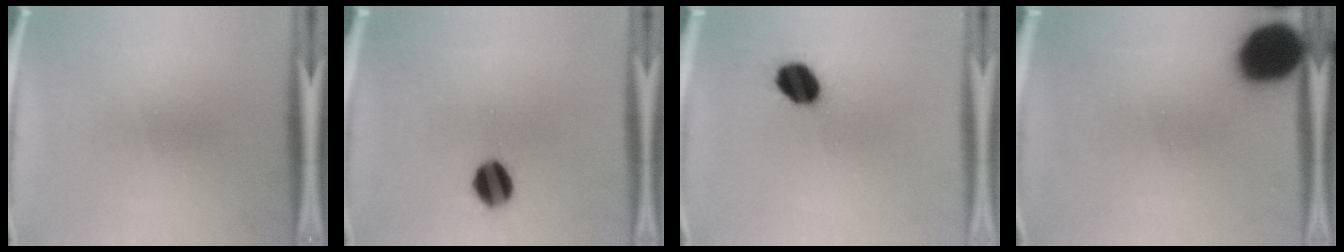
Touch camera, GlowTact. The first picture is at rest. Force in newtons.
{"total": 8.3}
{"total": 9.8}
{"total": 17.6}